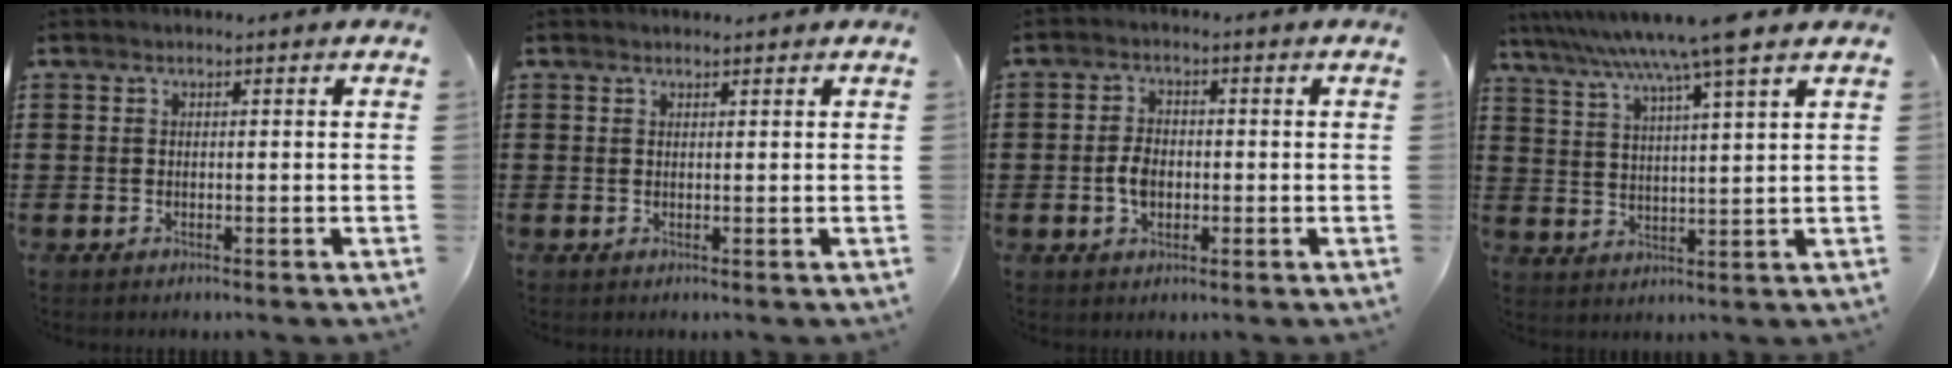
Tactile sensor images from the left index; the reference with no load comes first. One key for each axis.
{"total": 0.7, "fx": 0.7, "fy": 0.2, "fz": -0.1, "tx": 0.000, "ty": 0.001, "tz": 0.014}
{"total": 3.7, "fx": -0.5, "fy": 2.4, "fz": 2.8, "tx": -0.061, "ty": 0.002, "tz": -0.012}
{"total": 8.7, "fx": 7.1, "fy": -0.5, "fz": 5.0, "tx": -0.121, "ty": -0.028, "tz": 0.118}